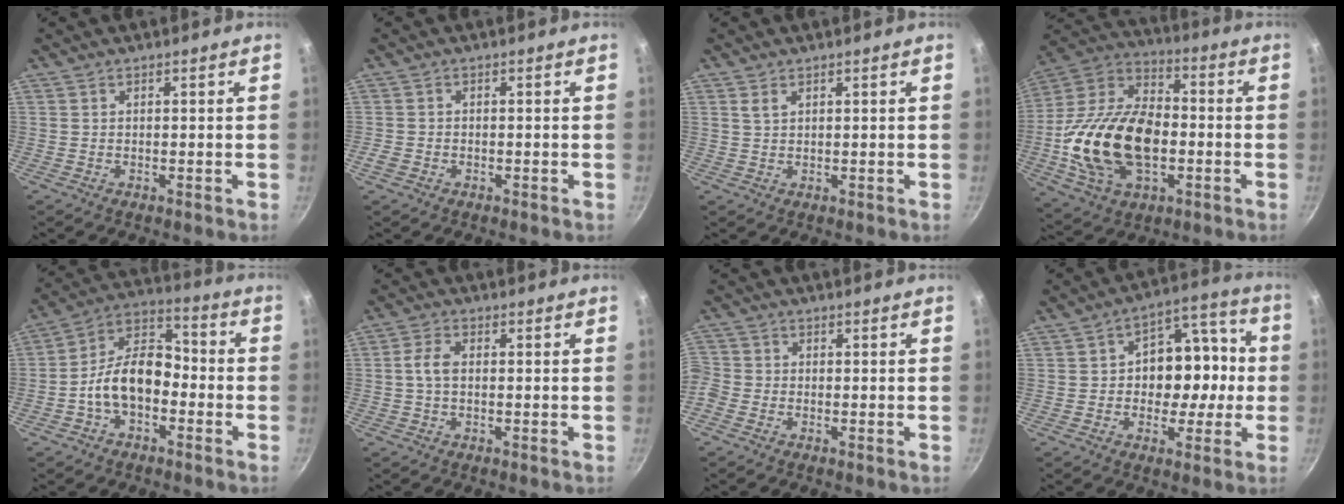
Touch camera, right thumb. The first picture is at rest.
{"total": 2.0, "force": [-0.9, 1.5, 1.0], "torque": [-0.025, 0.004, -0.018]}
{"total": 1.6, "force": [0.9, 0.8, 1.0], "torque": [-0.020, -0.002, 0.020]}
{"total": 24.5, "force": [-3.7, 15.4, 18.7], "torque": [-0.334, 0.037, -0.069]}
{"total": 12.6, "force": [-3.4, 8.0, 9.1], "torque": [-0.127, 0.057, -0.079]}
{"total": 3.8, "force": [0.1, 2.0, 3.2], "torque": [-0.072, 0.012, -0.004]}
{"total": 4.1, "force": [-1.9, 3.3, 1.4], "torque": [-0.037, 0.011, -0.051]}
{"total": 13.5, "force": [-0.9, 10.1, 9.0], "torque": [-0.069, 0.042, -0.020]}